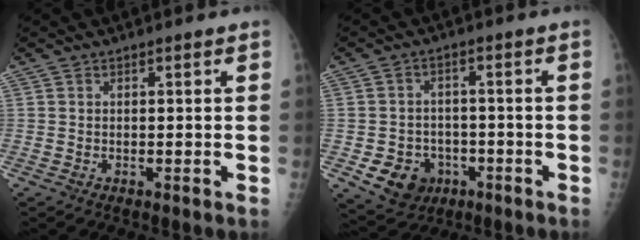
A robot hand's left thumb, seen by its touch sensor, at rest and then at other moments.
{"total": 8.8, "force": [-3.1, 7.5, 3.4], "torque": [-0.034, 0.017, -0.037]}